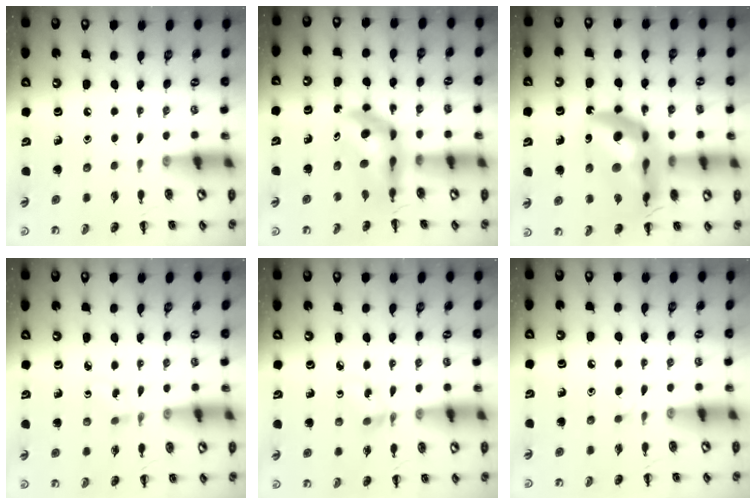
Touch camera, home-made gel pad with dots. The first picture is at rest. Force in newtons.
{"total": 6.1, "press": 6.0, "slide": 1.5}
{"total": 22.4, "press": 21.7, "slide": 5.5}
{"total": 1.3, "press": 1.1, "slide": 0.7}
{"total": 2.9, "press": 2.7, "slide": 0.9}
{"total": 2.4, "press": 2.3, "slide": 0.9}